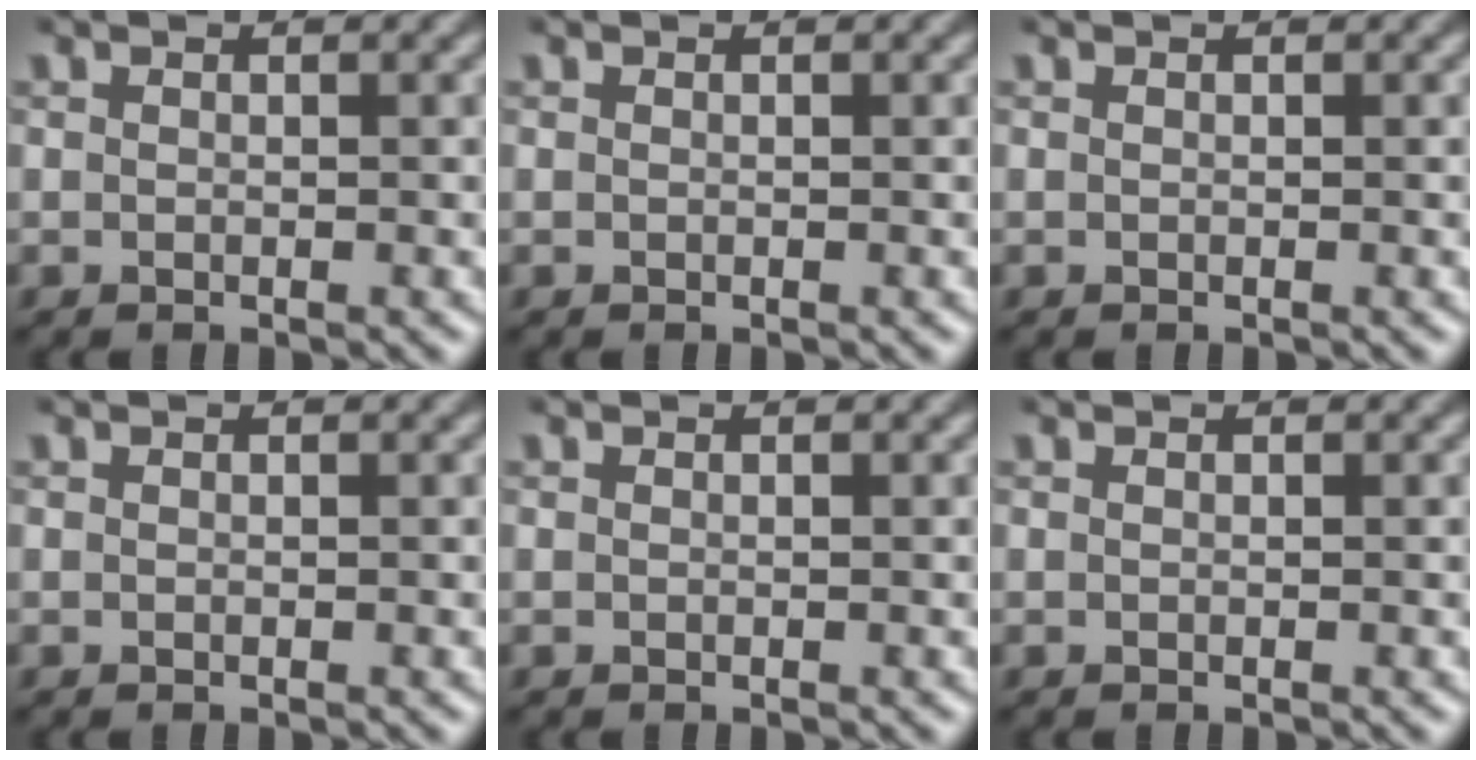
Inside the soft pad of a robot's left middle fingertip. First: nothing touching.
{"total": 0.0}
{"total": 0.0}
{"total": 0.0}
{"total": 0.0}
{"total": 0.0}